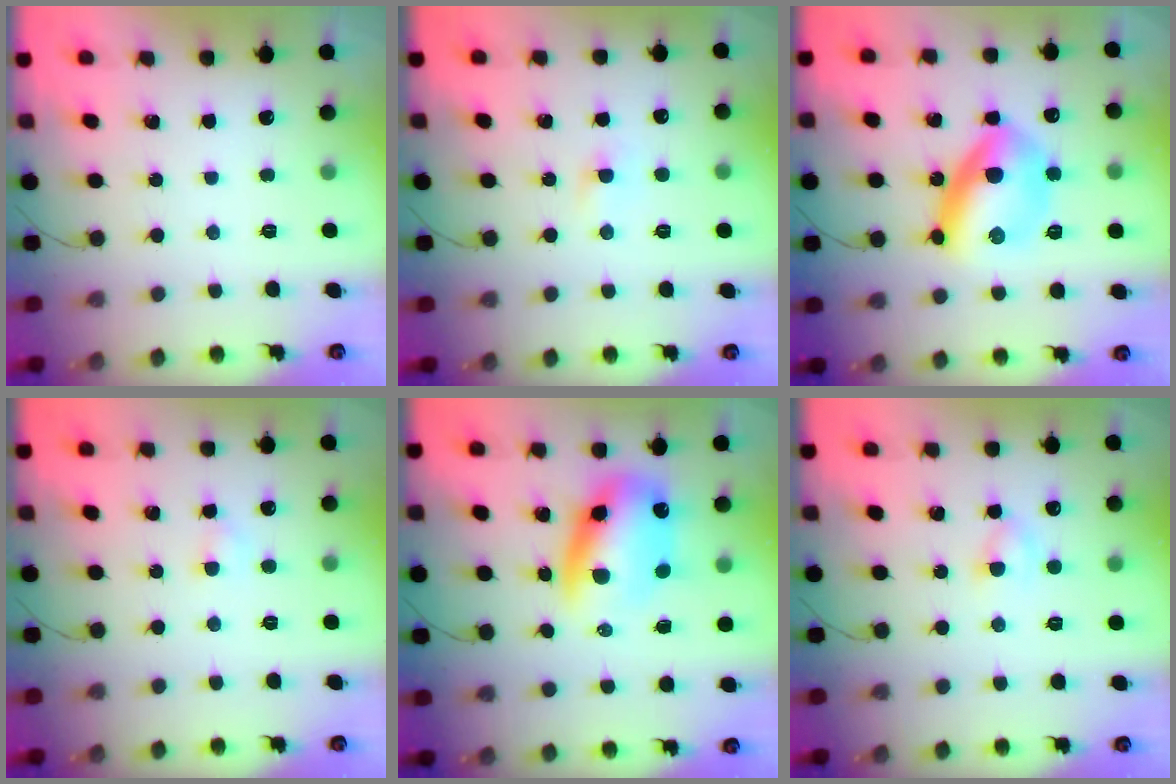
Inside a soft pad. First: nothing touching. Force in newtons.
{"total": 1.5, "press": 1.2, "slide": 0.8}
{"total": 14.5, "press": 14.5, "slide": 0.8}
{"total": 2.6, "press": 2.4, "slide": 0.9}
{"total": 11.2, "press": 10.8, "slide": 2.9}
{"total": 2.9, "press": 2.6, "slide": 1.3}